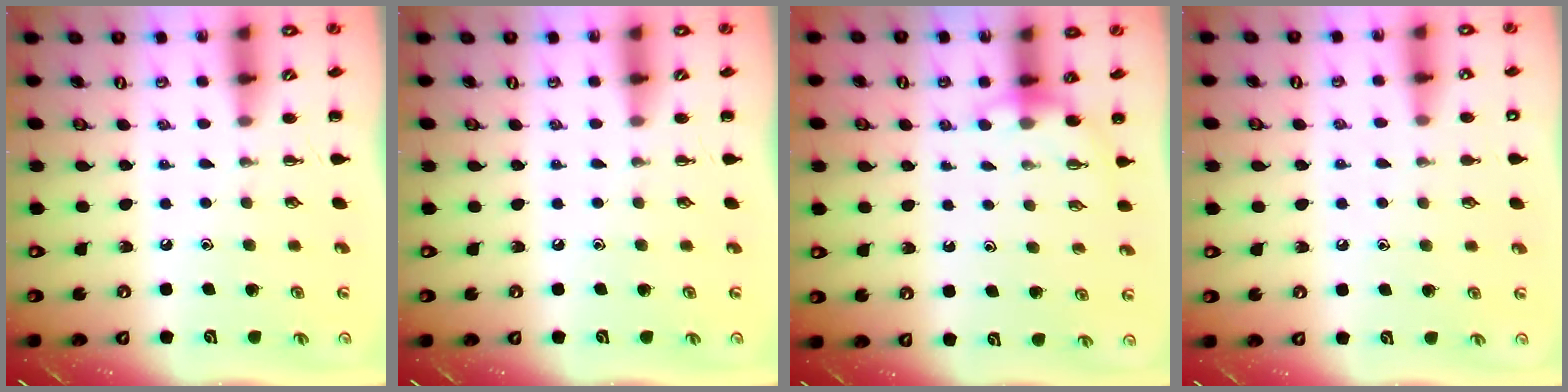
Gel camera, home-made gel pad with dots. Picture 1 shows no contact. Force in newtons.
{"total": 0.0}
{"total": 4.0, "press": 3.9, "slide": 1.1}
{"total": 6.4, "press": 6.0, "slide": 2.1}